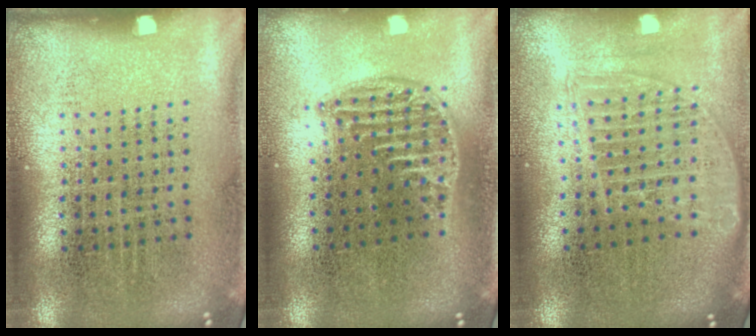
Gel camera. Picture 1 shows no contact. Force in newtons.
{"total": 1.3, "press": 1.1, "slide": 0.6}
{"total": 1.6, "press": 1.4, "slide": 0.8}